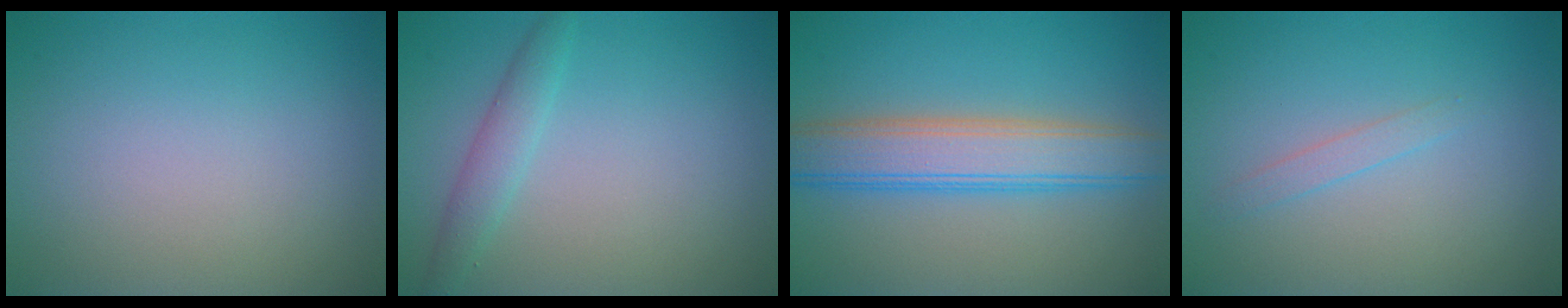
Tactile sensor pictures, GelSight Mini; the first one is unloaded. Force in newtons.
{"total": 2.0, "press": 2.0, "slide": 0.3}
{"total": 5.9, "press": 5.9, "slide": 0.3}
{"total": 1.0, "press": 1.0, "slide": 0.1}